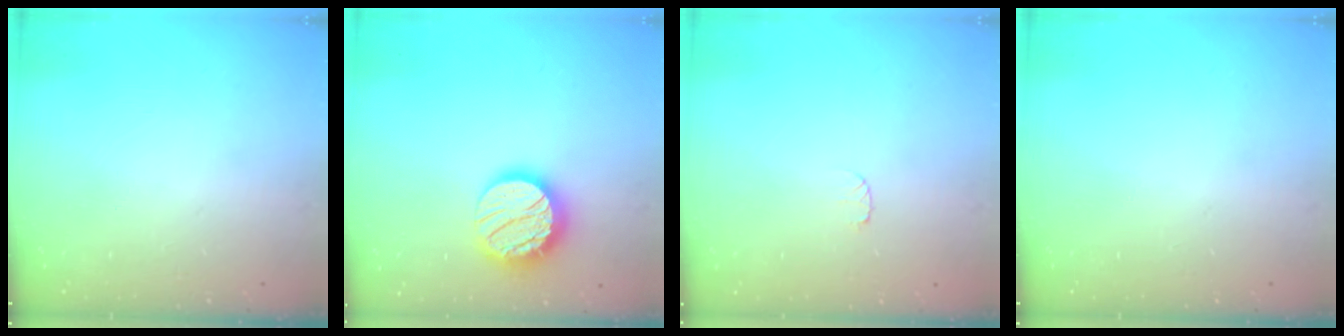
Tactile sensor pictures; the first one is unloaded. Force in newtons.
{"total": 16.6, "press": 16.5, "slide": 1.1}
{"total": 3.1, "press": 3.0, "slide": 0.3}
{"total": 0.0}